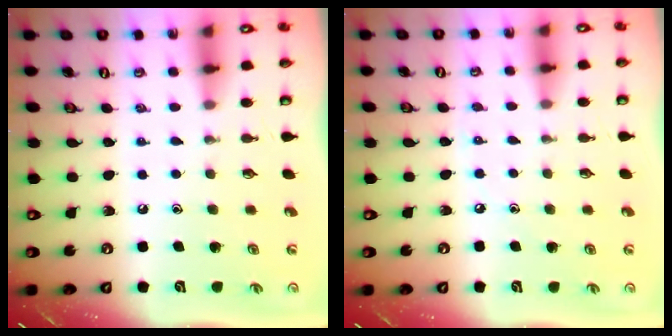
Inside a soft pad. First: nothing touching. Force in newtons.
{"total": 2.3, "press": 2.3, "slide": 0.3}